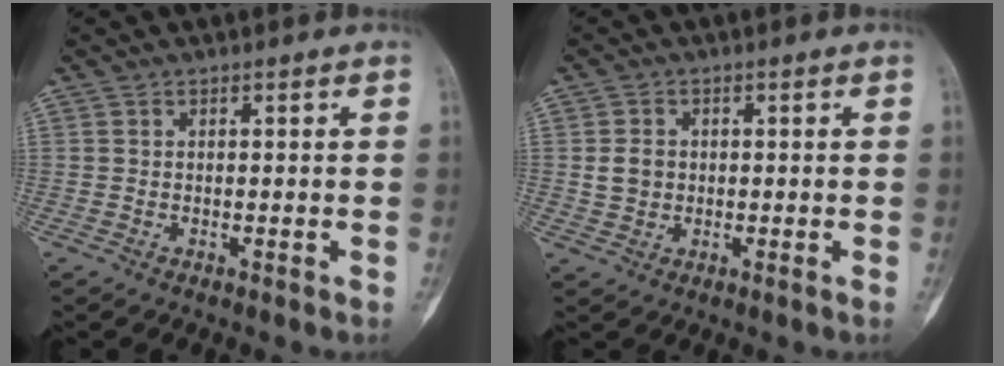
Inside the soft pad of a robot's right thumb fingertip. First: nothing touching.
{"total": 3.4, "force": [0.1, 2.8, 2.0], "torque": [-0.031, 0.005, 0.004]}